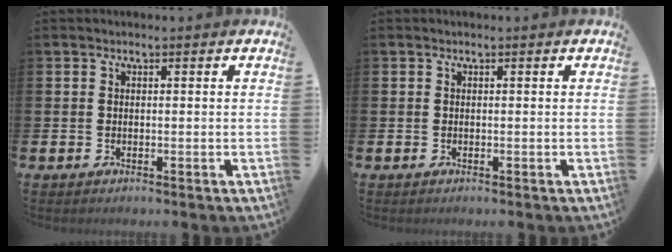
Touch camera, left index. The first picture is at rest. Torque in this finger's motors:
{"motor_torque": [-0.01, 0.00, 0.00, 0.01]}